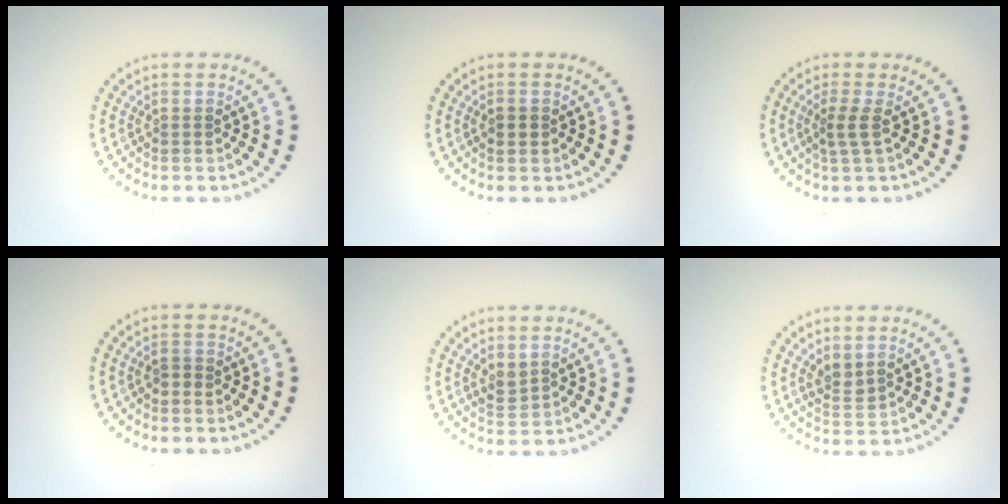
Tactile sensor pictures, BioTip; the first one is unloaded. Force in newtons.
{"total": 0.7, "press": 0.7, "slide": 0.2}
{"total": 1.9, "press": 1.3, "slide": 1.3}
{"total": 0.8, "press": 0.7, "slide": 0.3}
{"total": 1.4, "press": 1.3, "slide": 0.5}
{"total": 1.6, "press": 1.4, "slide": 0.8}